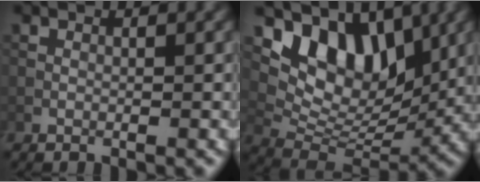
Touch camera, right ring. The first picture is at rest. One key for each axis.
{"total": 8.6, "fx": 3.7, "fy": 5.3, "fz": 5.7, "tx": -0.090, "ty": -0.010, "tz": 0.070}